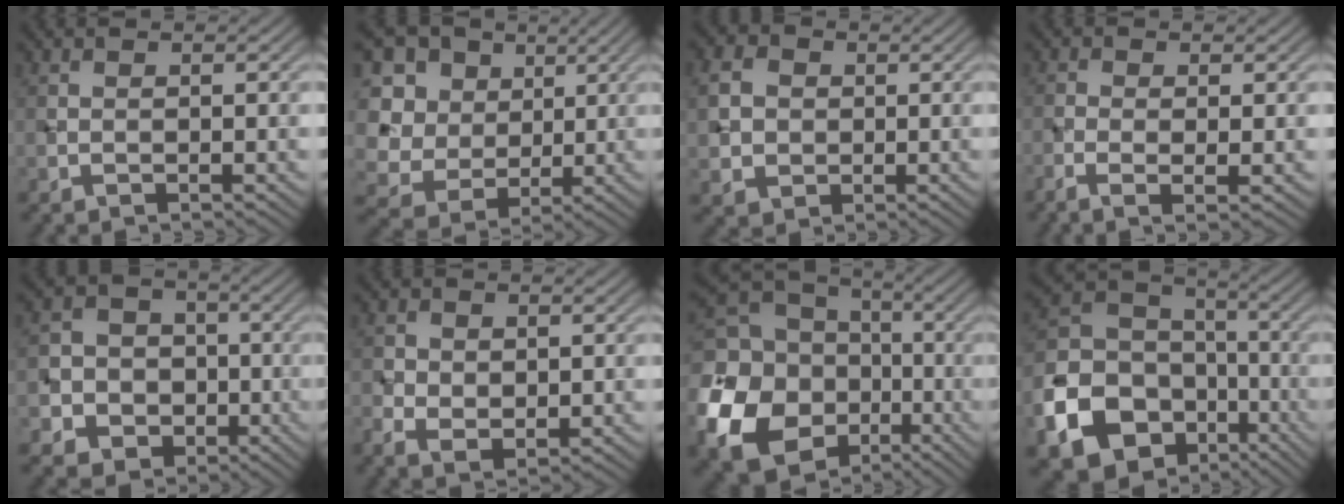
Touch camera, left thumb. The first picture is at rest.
{"total": 13.0, "force": [3.8, 10.7, 6.3], "torque": [-0.225, 0.031, 0.077]}
{"total": 5.1, "force": [0.4, 4.4, 2.5], "torque": [-0.085, 0.002, 0.010]}
{"total": 2.8, "force": [-0.9, 0.7, 2.6], "torque": [-0.057, -0.006, -0.019]}
{"total": 8.2, "force": [-2.7, 7.4, 2.4], "torque": [-0.063, 0.000, -0.076]}
{"total": 4.5, "force": [-0.7, 3.5, 2.9], "torque": [-0.054, -0.009, -0.003]}
{"total": 21.2, "force": [-6.3, 17.3, 10.5], "torque": [-0.282, -0.039, -0.126]}
{"total": 19.2, "force": [-8.8, 14.8, 8.6], "torque": [-0.235, -0.061, -0.159]}